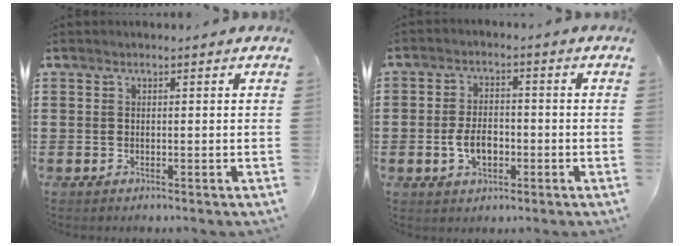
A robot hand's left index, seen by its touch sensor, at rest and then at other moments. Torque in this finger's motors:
{"motor_torque": [0.94, 0.94, 0.32, 0.09]}